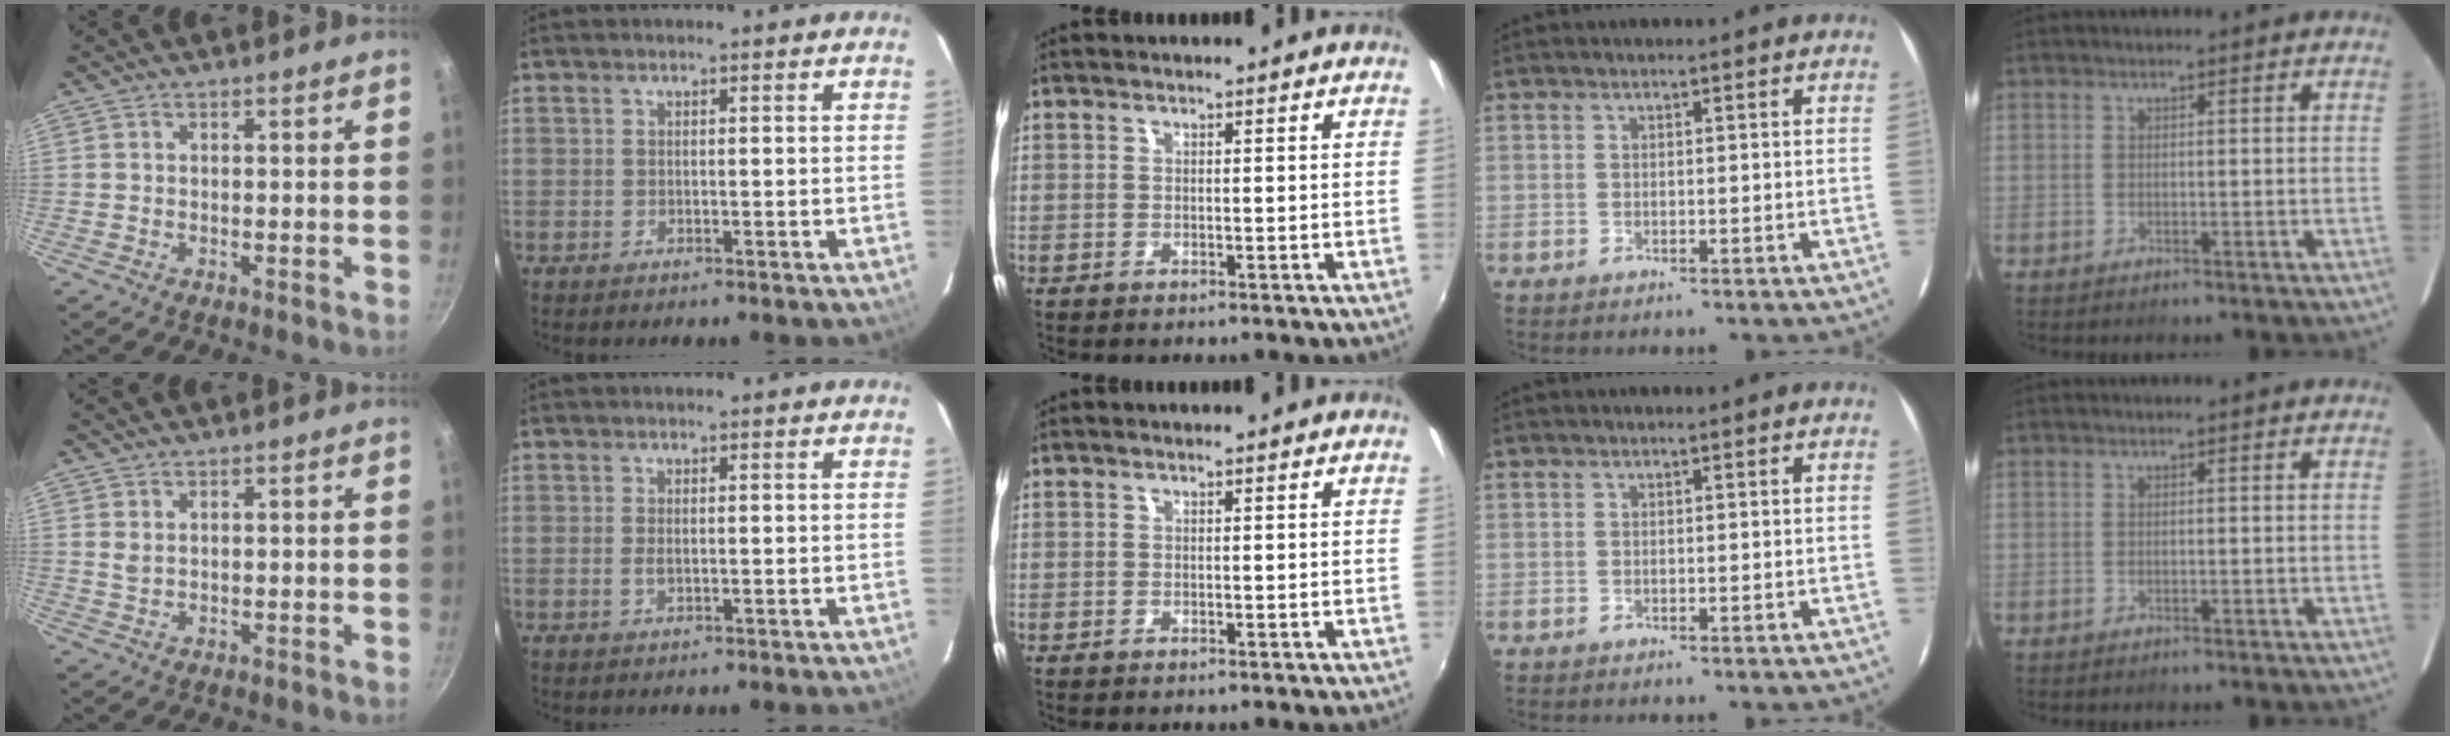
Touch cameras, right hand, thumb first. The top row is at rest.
{"thumb": {"total": 1.3, "force": [0.8, 0.7, 0.8], "torque": [-0.015, -0.007, 0.016]}, "index": {"total": 1.5, "force": [-0.2, 0.7, 1.3], "torque": [-0.026, -0.002, -0.003]}}